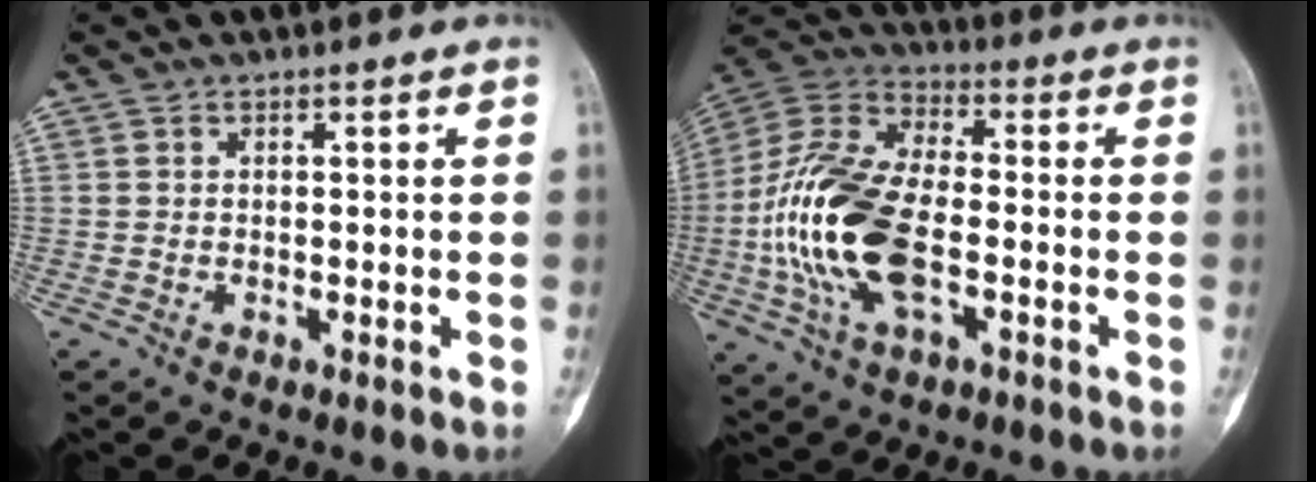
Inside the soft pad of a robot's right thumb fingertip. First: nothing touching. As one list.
[{"total": 20.4, "force": [-3.9, 10.4, 17.1], "torque": [-0.362, 0.022, -0.073]}]